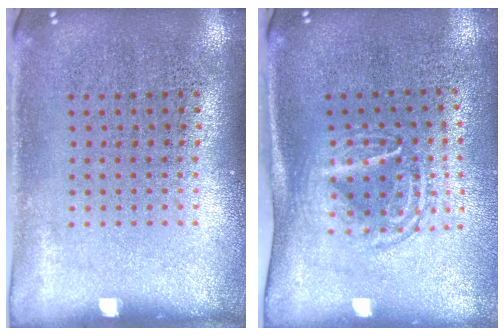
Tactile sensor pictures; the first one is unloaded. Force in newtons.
{"total": 1.6, "press": 1.2, "slide": 1.1}